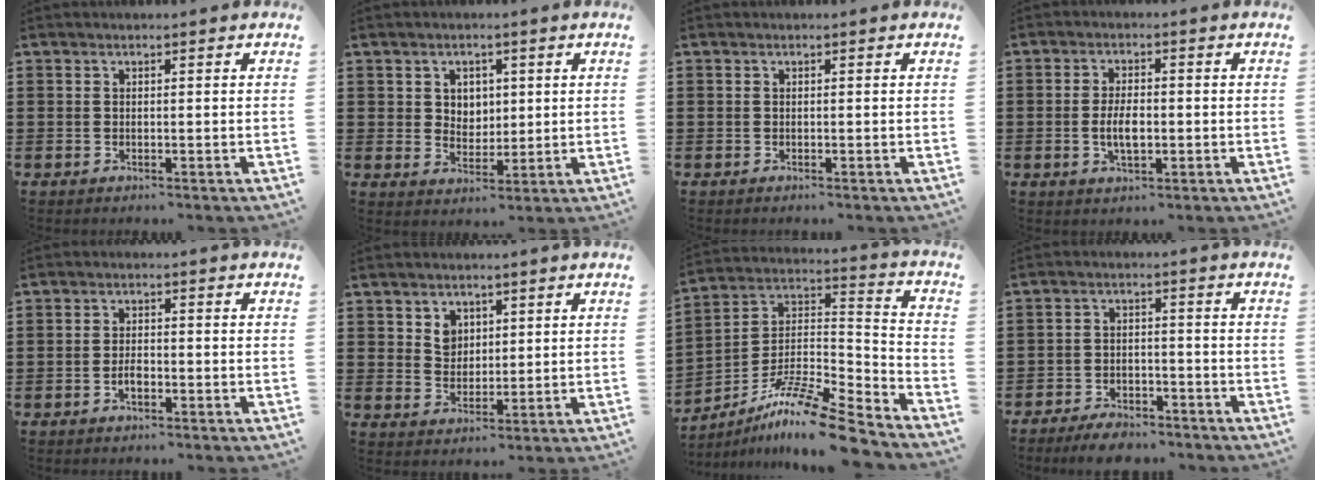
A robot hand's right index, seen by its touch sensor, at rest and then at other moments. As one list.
[{"total": 3.6, "force": [1.4, 3.2, 0.8], "torque": [-0.022, 0.010, 0.022]}, {"total": 0.0}, {"total": 4.6, "force": [-0.7, 1.8, 4.1], "torque": [-0.089, -0.003, -0.016]}, {"total": 2.2, "force": [-1.0, 0.8, 1.8], "torque": [-0.036, -0.001, -0.018]}, {"total": 3.7, "force": [2.0, 2.9, 1.0], "torque": [-0.023, 0.008, 0.035]}, {"total": 11.4, "force": [-9.1, 1.1, 6.8], "torque": [-0.122, 0.011, -0.179]}, {"total": 4.0, "force": [-3.8, 0.9, 0.5], "torque": [-0.011, 0.010, -0.078]}]